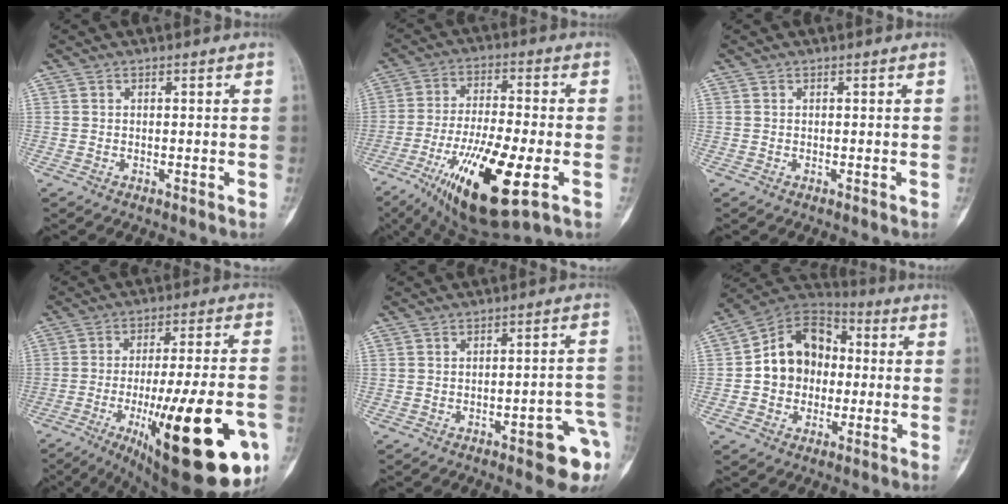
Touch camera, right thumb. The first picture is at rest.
{"total": 19.0, "force": [-7.3, 5.2, 16.8], "torque": [-0.322, -0.004, -0.116]}
{"total": 0.0}
{"total": 30.0, "force": [-10.5, 8.3, 26.9], "torque": [-0.342, 0.015, -0.137]}
{"total": 9.4, "force": [-4.3, 2.8, 7.9], "torque": [-0.079, 0.029, -0.046]}
{"total": 14.1, "force": [-0.2, 11.4, 8.3], "torque": [-0.099, 0.034, -0.013]}